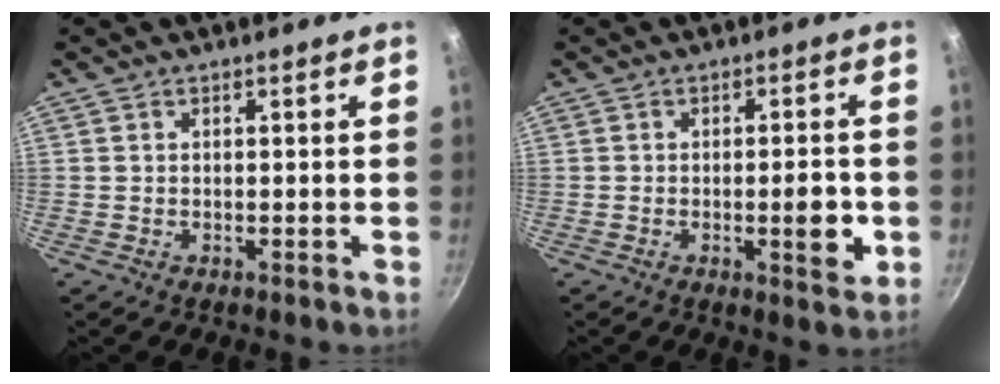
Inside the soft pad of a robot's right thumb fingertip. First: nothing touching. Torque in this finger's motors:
{"motor_torque": [2.33, 2.58, 2.02, -0.75, 0.77]}